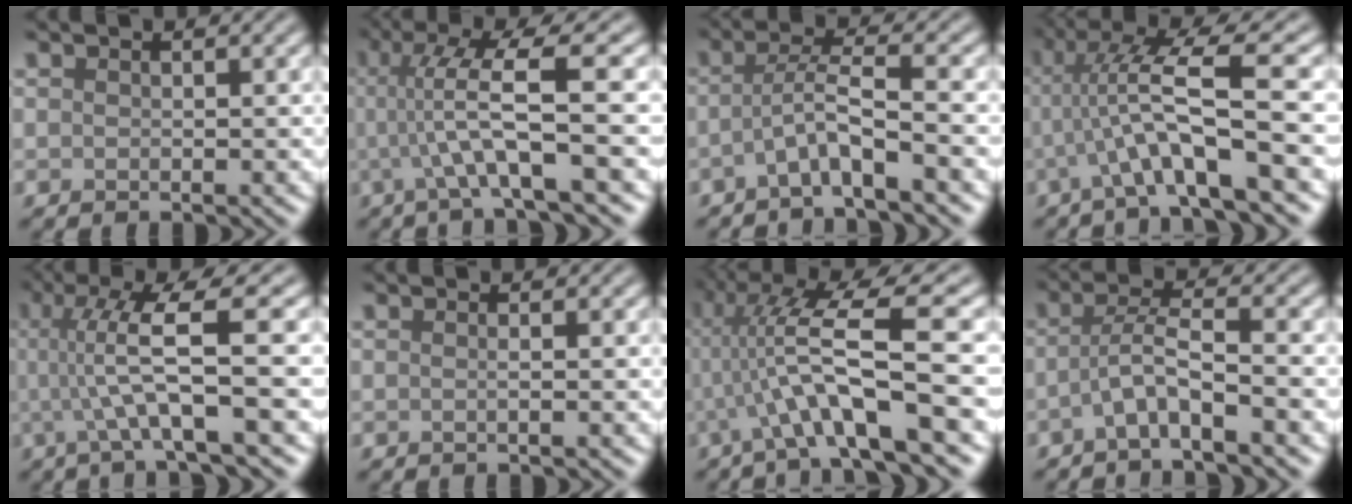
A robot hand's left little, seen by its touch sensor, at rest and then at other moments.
{"total": 6.3, "force": [-0.1, 0.7, 6.2], "torque": [-0.112, 0.006, -0.002]}
{"total": 3.5, "force": [-1.7, 0.2, 3.1], "torque": [-0.061, 0.009, -0.042]}
{"total": 7.2, "force": [-0.8, 0.8, 7.1], "torque": [-0.128, 0.015, -0.019]}
{"total": 6.6, "force": [0.2, 0.9, 6.6], "torque": [-0.117, 0.004, 0.003]}
{"total": 0.7, "force": [-0.1, 0.2, 0.6], "torque": [-0.008, -0.001, -0.004]}
{"total": 9.0, "force": [-0.6, 1.4, 8.9], "torque": [-0.153, 0.014, -0.014]}
{"total": 3.4, "force": [-1.6, 0.3, 2.9], "torque": [-0.058, 0.009, -0.040]}